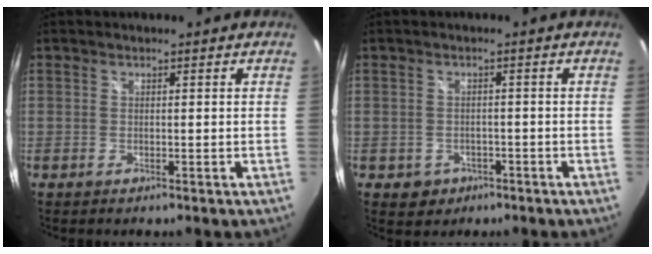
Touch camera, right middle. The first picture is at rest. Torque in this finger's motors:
{"motor_torque": [0.54, -0.51, -0.01, 0.00]}